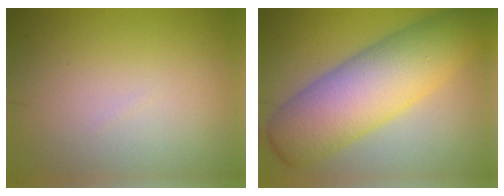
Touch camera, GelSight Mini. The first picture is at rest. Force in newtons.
{"total": 10.1, "press": 10.1, "slide": 0.3}